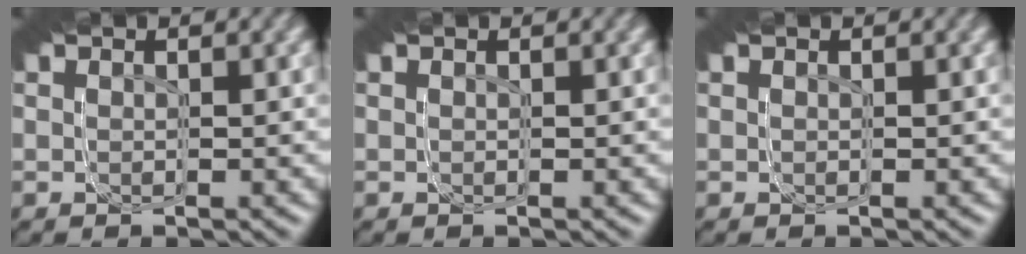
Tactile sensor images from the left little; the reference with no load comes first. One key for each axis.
{"total": 0.0}
{"total": 0.0}